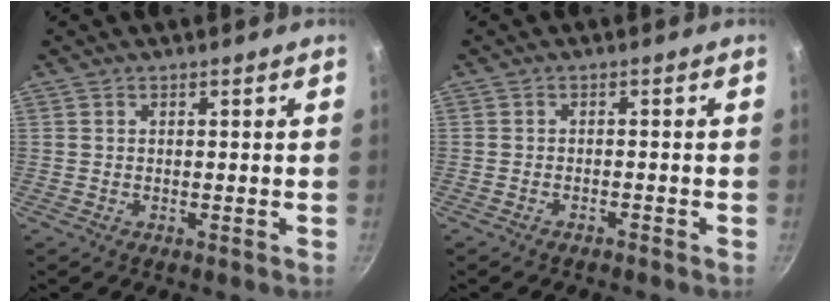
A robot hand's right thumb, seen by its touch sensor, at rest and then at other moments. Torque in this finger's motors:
{"motor_torque": [-0.15, -0.01, -0.41, 0.34, -0.01]}